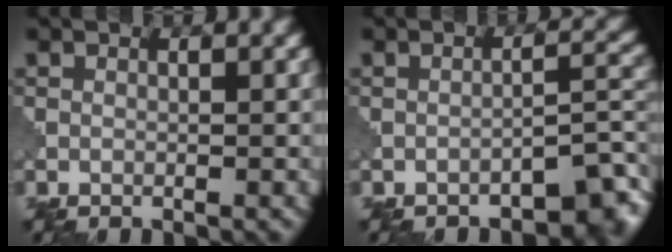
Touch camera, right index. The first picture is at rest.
{"total": 4.2, "force": [-3.2, 1.1, 2.5], "torque": [-0.025, 0.011, -0.045]}